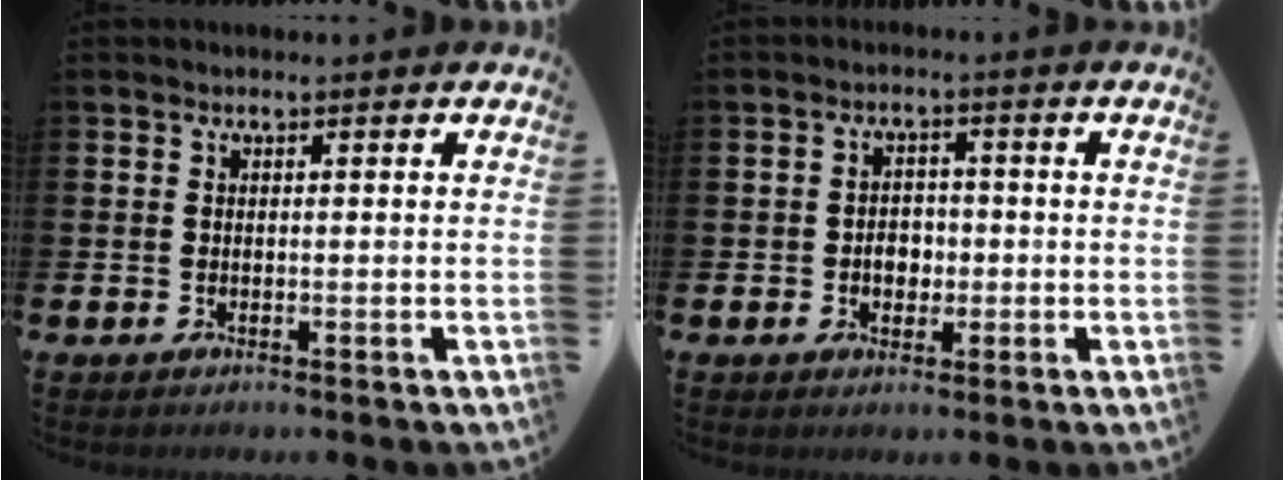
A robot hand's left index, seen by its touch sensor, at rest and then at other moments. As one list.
[{"total": 3.0, "force": [-0.6, 2.4, 1.7], "torque": [-0.019, -0.001, -0.018]}]